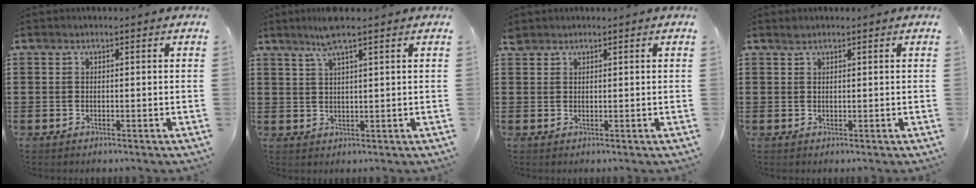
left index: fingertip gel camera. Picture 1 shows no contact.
{"total": 4.7, "force": [3.2, 0.0, 3.4], "torque": [-0.075, 0.006, 0.056]}
{"total": 1.4, "force": [1.3, 0.6, 0.2], "torque": [-0.008, 0.001, 0.025]}
{"total": 0.9, "force": [0.8, 0.4, 0.1], "torque": [-0.005, 0.002, 0.015]}